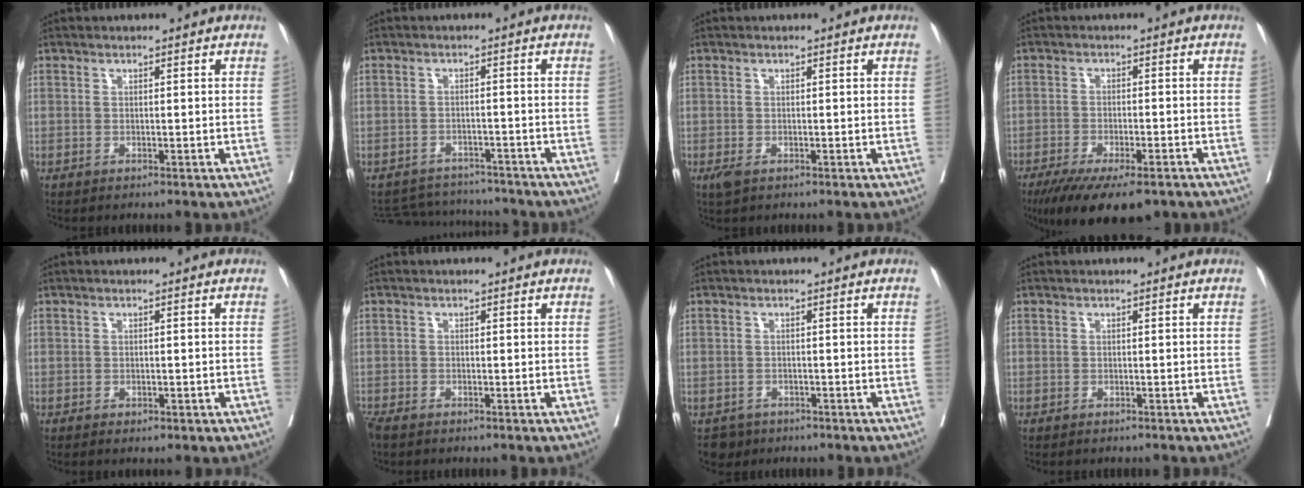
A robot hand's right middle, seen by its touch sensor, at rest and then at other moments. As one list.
[{"total": 7.7, "force": [-7.5, 1.5, 0.2], "torque": [-0.001, 0.009, -0.107]}, {"total": 1.6, "force": [-0.8, 0.8, 1.1], "torque": [-0.027, -0.005, -0.009]}, {"total": 12.8, "force": [-9.5, 3.5, 7.9], "torque": [-0.123, -0.020, -0.145]}, {"total": 1.4, "force": [-0.7, 0.8, 0.9], "torque": [-0.012, 0.000, -0.003]}, {"total": 2.0, "force": [-1.7, 0.6, 0.9], "torque": [-0.022, -0.007, -0.033]}, {"total": 2.8, "force": [-2.0, 1.9, 0.0], "torque": [0.001, 0.003, -0.033]}, {"total": 1.1, "force": [-1.0, 0.3, 0.2], "torque": [-0.007, -0.002, -0.016]}]